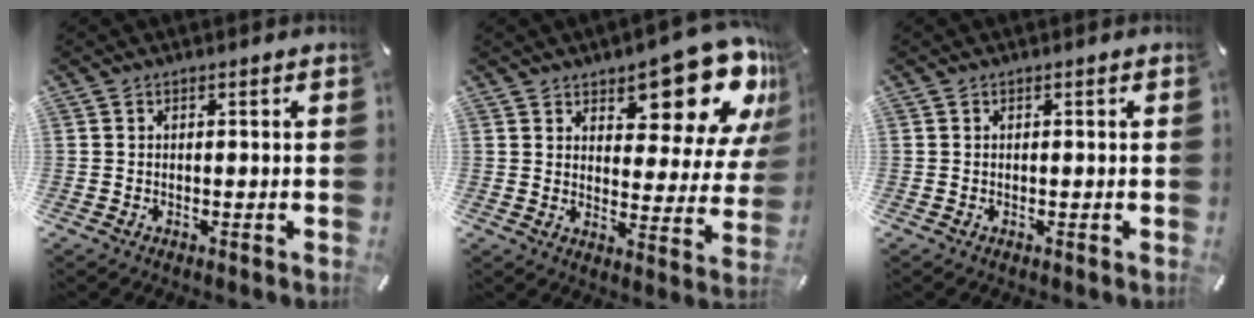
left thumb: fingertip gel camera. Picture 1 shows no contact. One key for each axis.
{"total": 16.0, "fx": 12.0, "fy": 6.5, "fz": 8.4, "tx": -0.089, "ty": -0.103, "tz": 0.199}
{"total": 0.0}